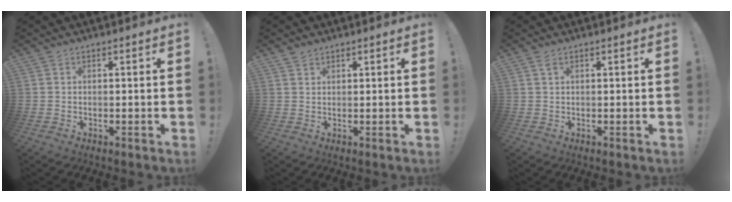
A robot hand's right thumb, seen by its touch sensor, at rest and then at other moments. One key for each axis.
{"total": 1.5, "fx": 1.3, "fy": 0.8, "fz": 0.3, "tx": -0.005, "ty": -0.003, "tz": 0.024}
{"total": 1.4, "fx": 0.7, "fy": 0.4, "fz": 1.1, "tx": -0.020, "ty": 0.000, "tz": 0.012}